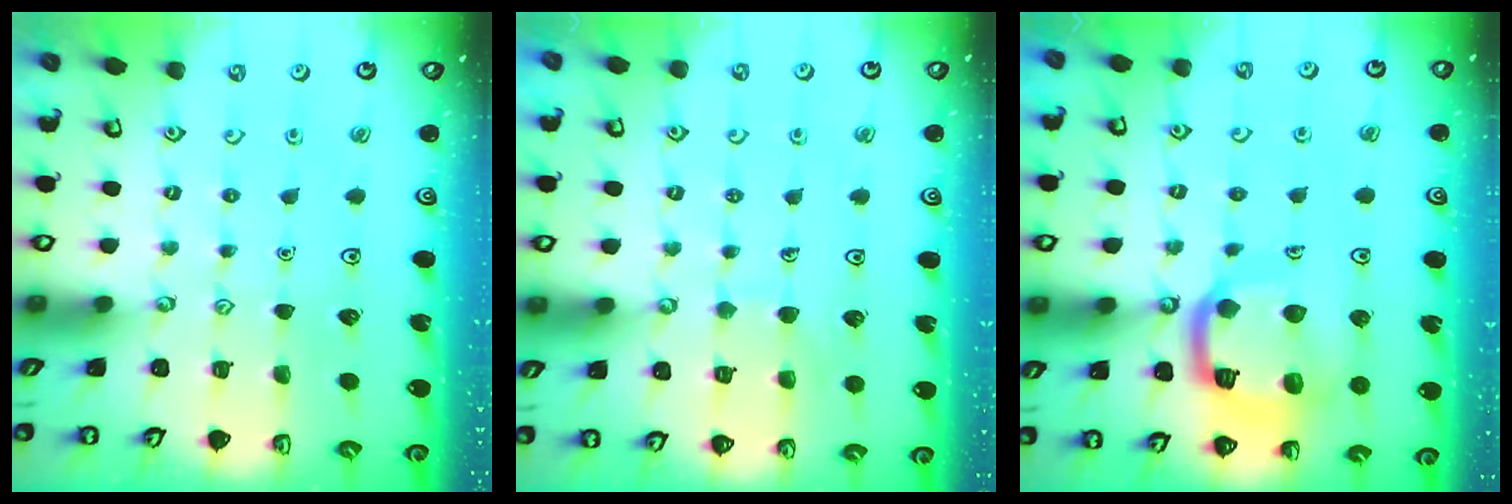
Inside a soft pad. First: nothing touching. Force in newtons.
{"total": 5.9, "press": 5.9, "slide": 0.4}
{"total": 15.5, "press": 15.4, "slide": 1.6}